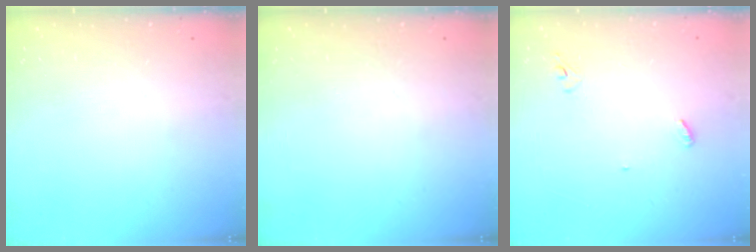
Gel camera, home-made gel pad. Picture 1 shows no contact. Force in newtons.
{"total": 0.0}
{"total": 3.5, "press": 3.5, "slide": 0.3}